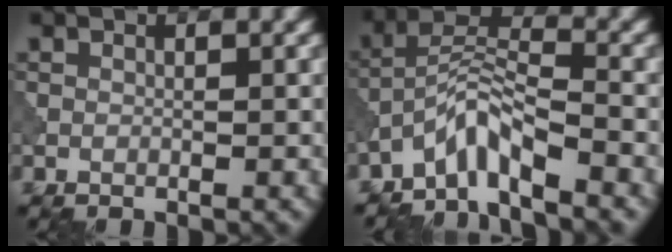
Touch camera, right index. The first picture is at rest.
{"total": 4.5, "force": [-3.6, 0.7, 2.7], "torque": [-0.051, 0.011, -0.081]}